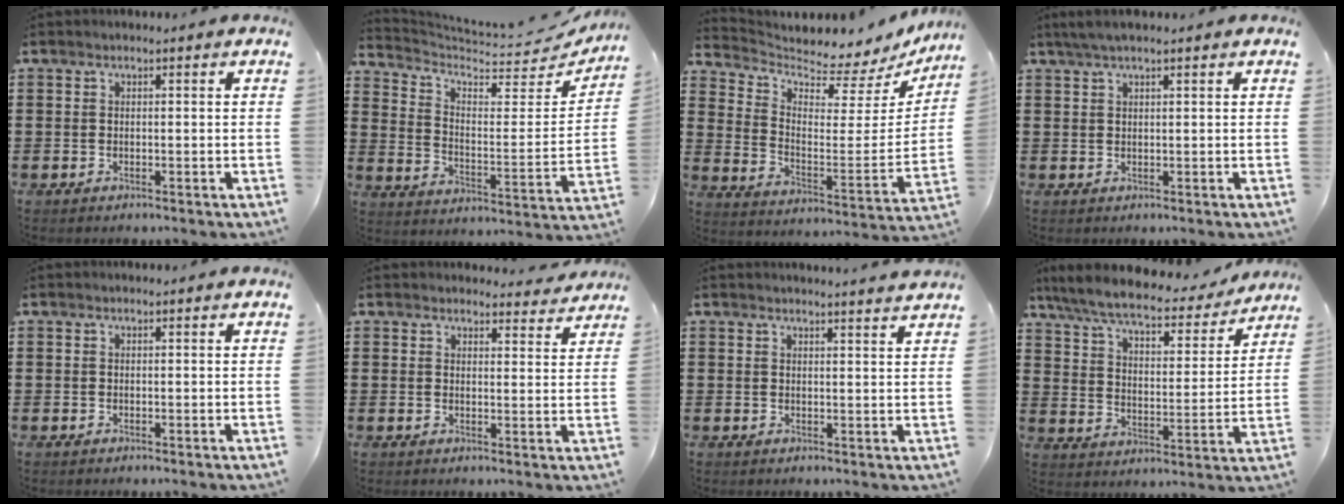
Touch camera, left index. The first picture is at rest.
{"total": 5.0, "force": [4.3, 1.6, 2.1], "torque": [-0.068, -0.038, 0.068]}
{"total": 3.7, "force": [3.5, 1.0, 0.6], "torque": [-0.032, -0.049, 0.052]}
{"total": 2.1, "force": [1.4, 0.2, 1.6], "torque": [-0.032, 0.002, 0.025]}
{"total": 0.0}
{"total": 3.1, "force": [3.1, 0.6, 0.4], "torque": [-0.002, -0.018, 0.054]}
{"total": 2.2, "force": [2.2, -0.4, 0.3], "torque": [-0.004, -0.011, 0.040]}
{"total": 7.4, "force": [6.5, 1.0, 3.4], "torque": [-0.094, -0.034, 0.110]}